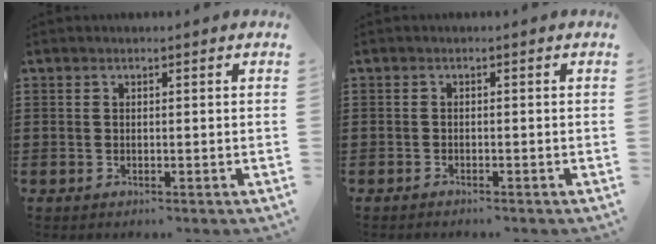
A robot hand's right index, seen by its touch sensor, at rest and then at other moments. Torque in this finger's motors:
{"motor_torque": [-0.56, 0.77, -0.11, -0.03]}